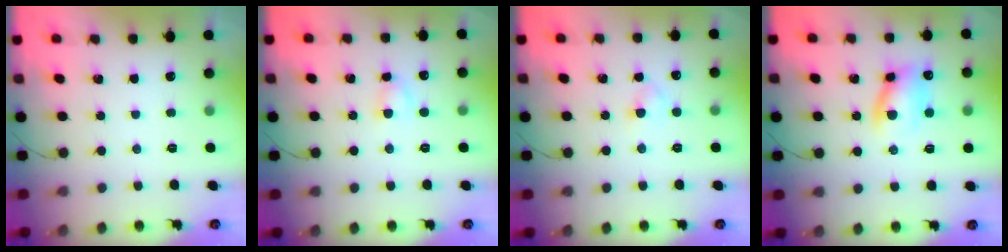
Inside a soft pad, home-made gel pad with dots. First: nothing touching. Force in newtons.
{"total": 3.0, "press": 2.7, "slide": 1.2}
{"total": 2.6, "press": 2.4, "slide": 1.1}
{"total": 10.0, "press": 9.9, "slide": 1.6}